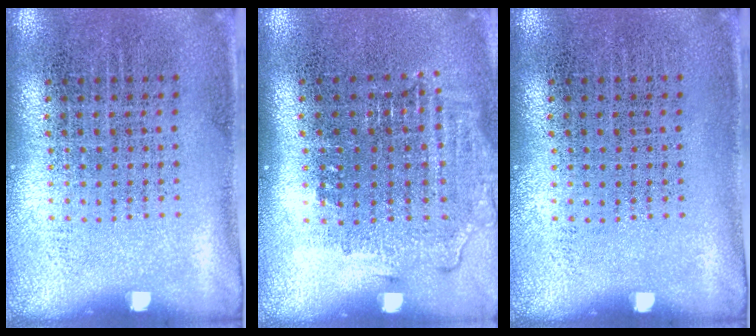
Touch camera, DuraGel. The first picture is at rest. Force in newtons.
{"total": 1.3, "press": 1.1, "slide": 0.6}
{"total": 0.0}